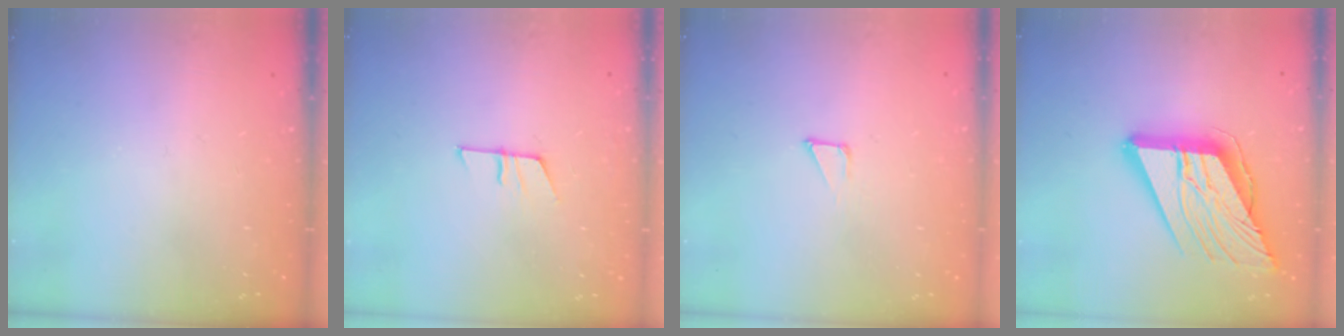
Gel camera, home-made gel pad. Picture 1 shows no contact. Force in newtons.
{"total": 7.8, "press": 7.8, "slide": 0.4}
{"total": 1.2, "press": 1.2, "slide": 0.0}
{"total": 24.5, "press": 24.3, "slide": 3.0}